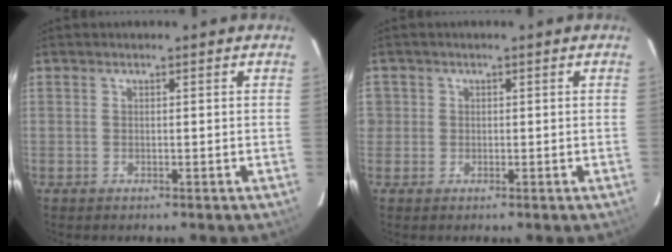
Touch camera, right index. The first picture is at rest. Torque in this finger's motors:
{"motor_torque": [-0.02, -0.04, 0.02, 0.01]}